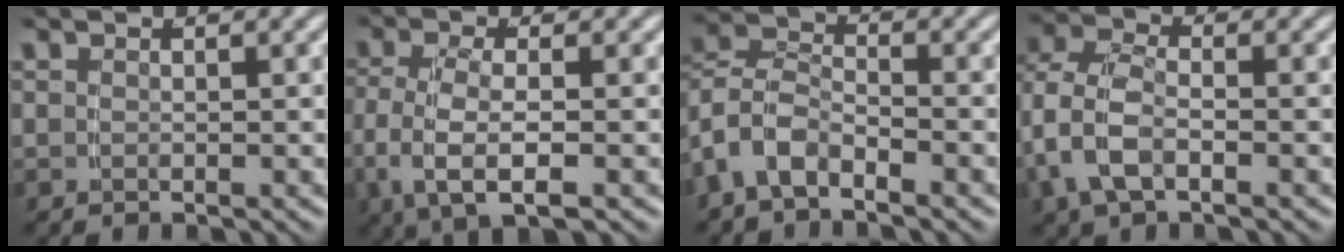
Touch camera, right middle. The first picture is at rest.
{"total": 5.5, "force": [-1.1, 2.9, 4.6], "torque": [-0.106, -0.015, -0.011]}
{"total": 8.1, "force": [-2.5, 7.2, 2.8], "torque": [-0.098, -0.027, -0.053]}
{"total": 5.7, "force": [-0.3, 4.3, 3.7], "torque": [-0.102, -0.013, -0.005]}